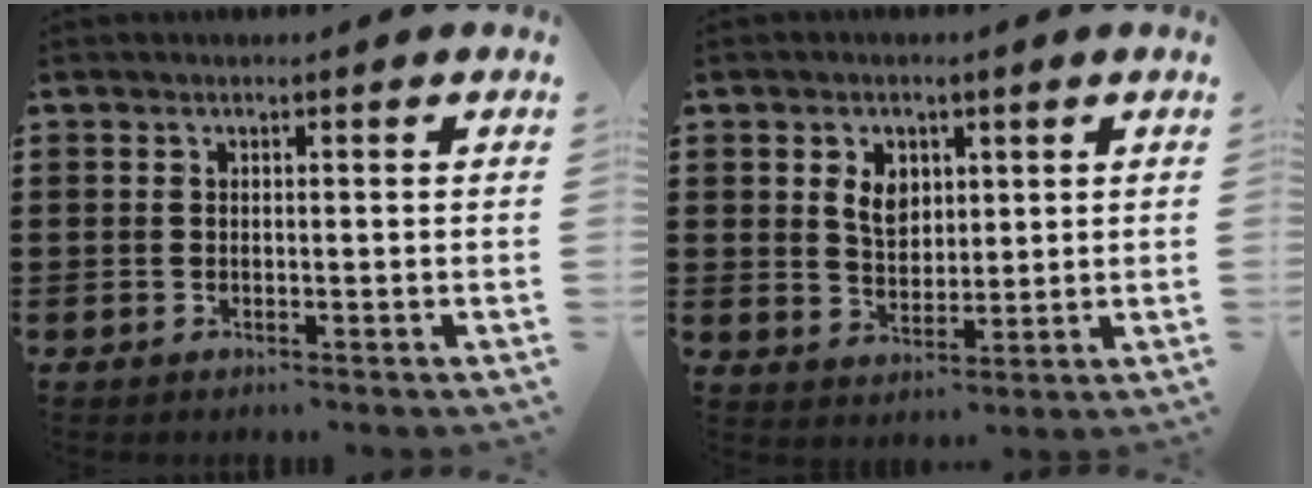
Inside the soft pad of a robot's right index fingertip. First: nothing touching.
{"total": 4.7, "force": [1.5, 3.5, 2.8], "torque": [-0.060, 0.009, 0.024]}